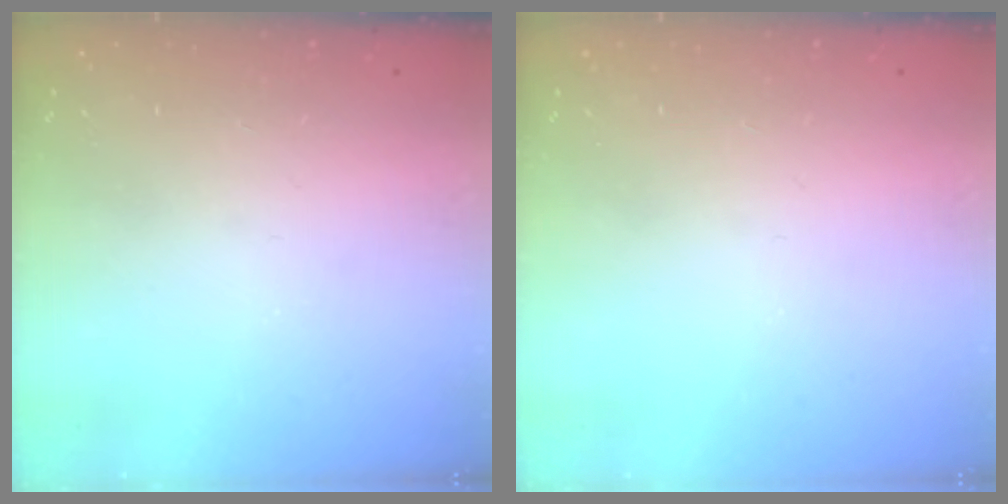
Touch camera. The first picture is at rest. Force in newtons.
{"total": 0.0}